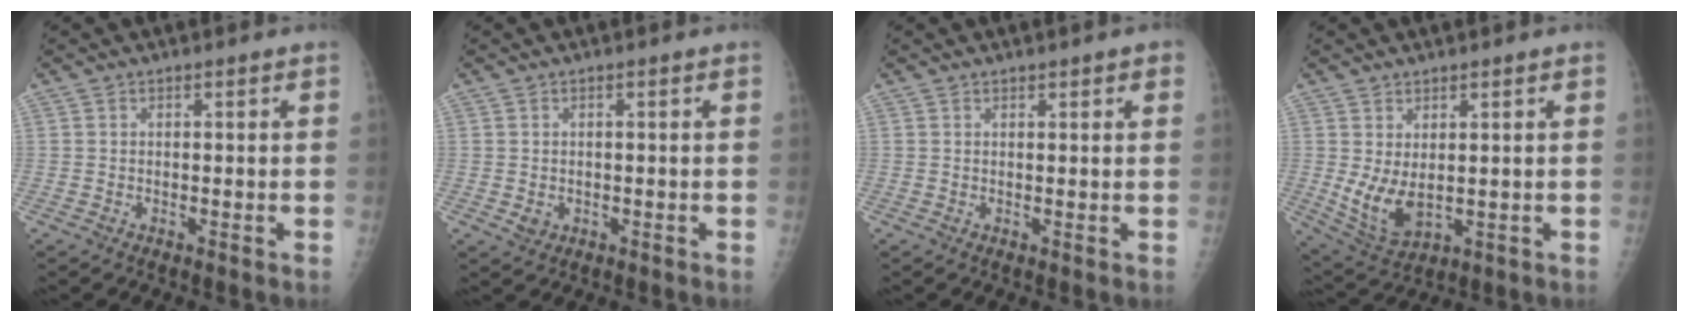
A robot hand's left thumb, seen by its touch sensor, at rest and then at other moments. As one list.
[{"total": 1.8, "force": [-0.3, 1.6, 0.9], "torque": [-0.009, 0.000, 0.003]}, {"total": 2.0, "force": [1.2, 0.6, 1.5], "torque": [-0.013, -0.002, 0.014]}, {"total": 7.3, "force": [0.5, 4.1, 6.0], "torque": [-0.106, -0.016, 0.030]}]